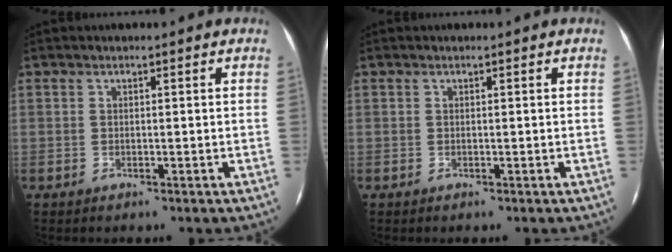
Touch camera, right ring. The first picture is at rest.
{"total": 0.0}